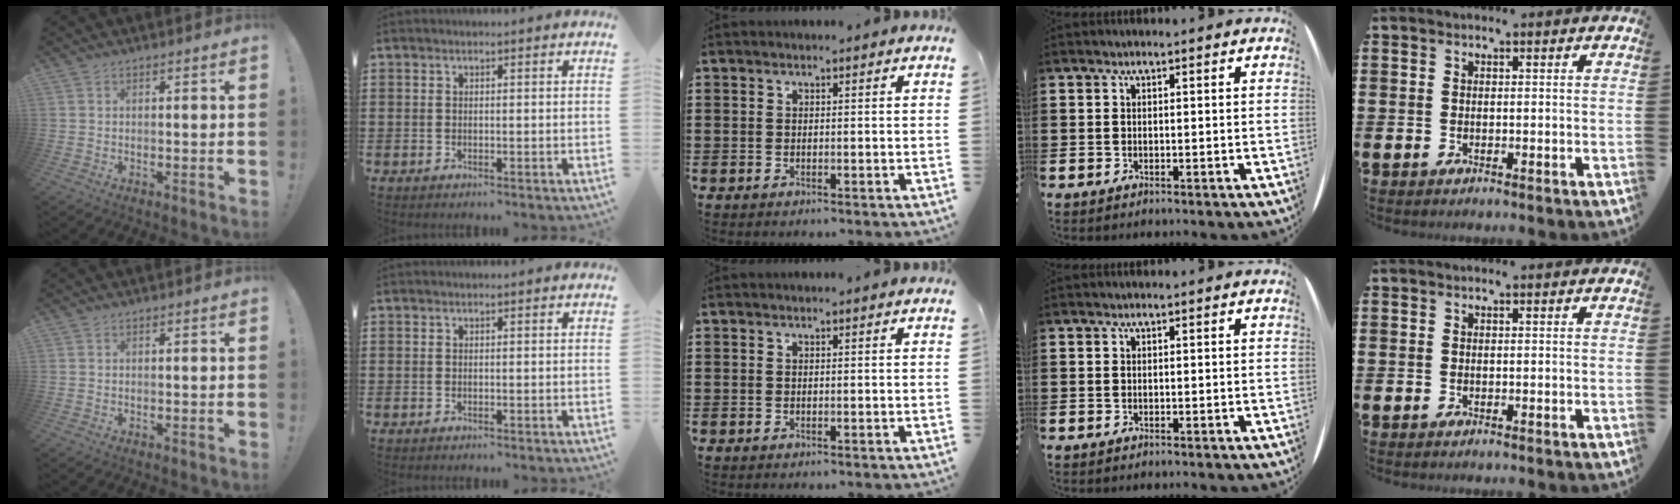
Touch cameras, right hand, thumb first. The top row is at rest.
{}